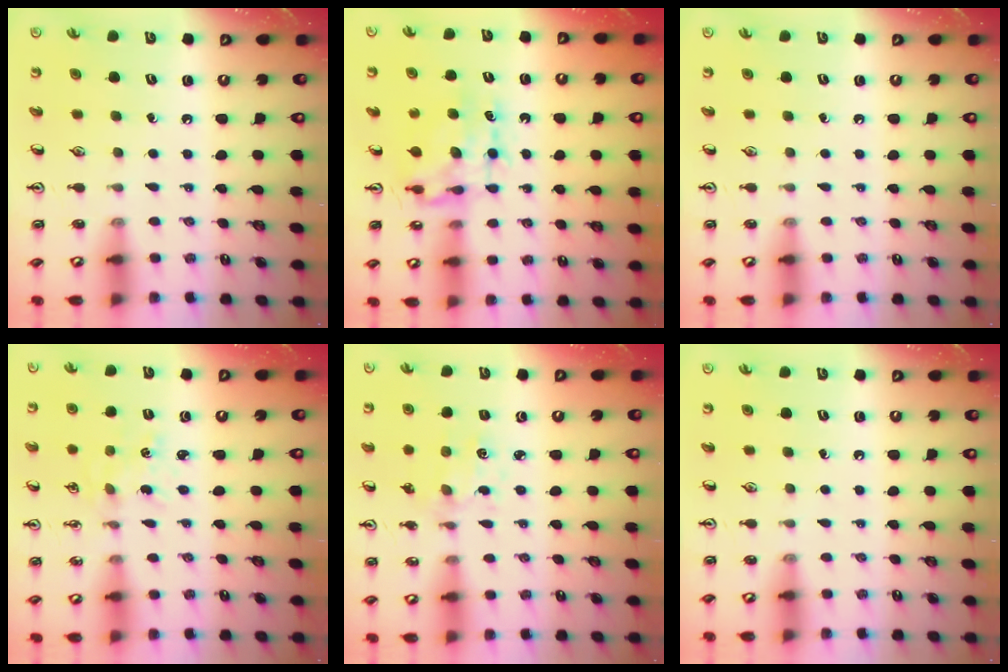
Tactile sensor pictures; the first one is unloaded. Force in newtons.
{"total": 7.3, "press": 7.3, "slide": 0.9}
{"total": 0.0}
{"total": 0.5, "press": 0.5, "slide": 0.1}
{"total": 1.6, "press": 1.6, "slide": 0.3}
{"total": 0.0}